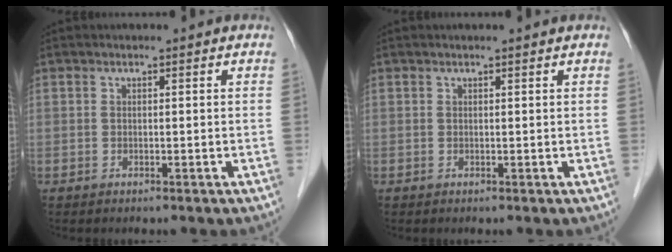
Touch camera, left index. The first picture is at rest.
{"total": 0.8, "force": [0.8, -0.1, 0.3], "torque": [-0.009, 0.003, 0.013]}